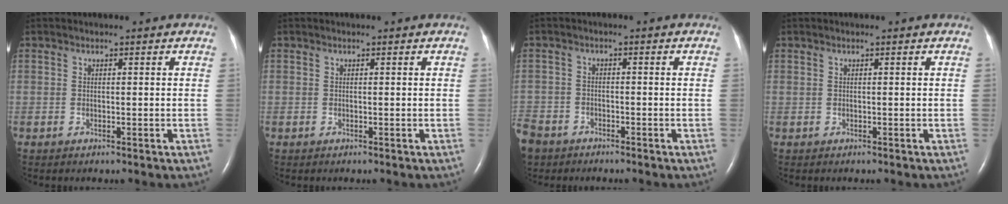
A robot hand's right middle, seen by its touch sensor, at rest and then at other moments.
{"total": 0.0}
{"total": 7.4, "force": [-5.4, 4.8, 1.9], "torque": [-0.065, -0.011, -0.103]}
{"total": 0.0}